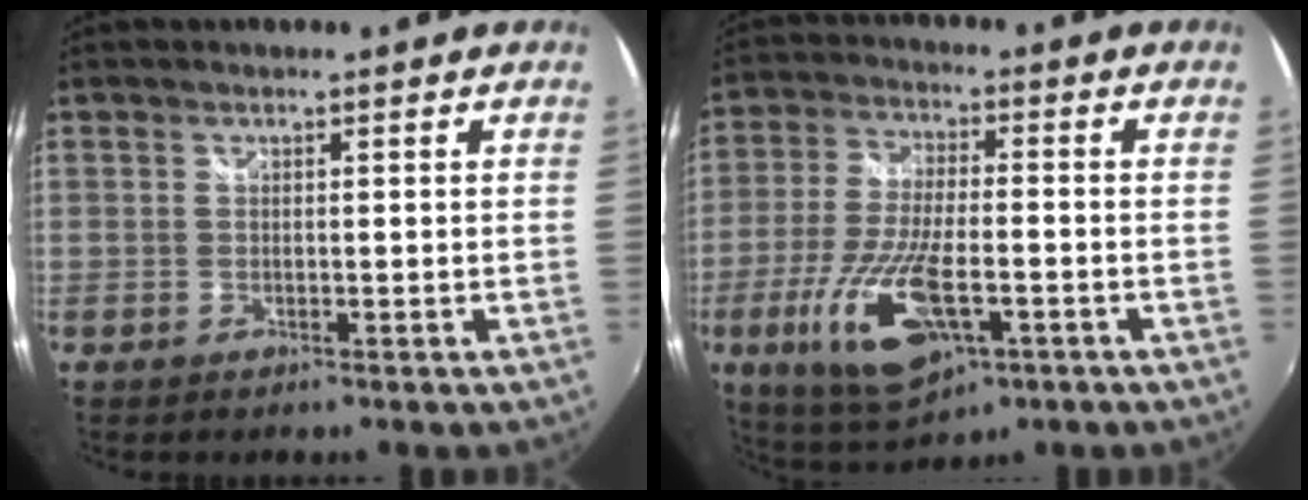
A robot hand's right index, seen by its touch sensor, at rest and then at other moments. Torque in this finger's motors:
{"motor_torque": [1.53, -0.61, 0.32, 0.21]}